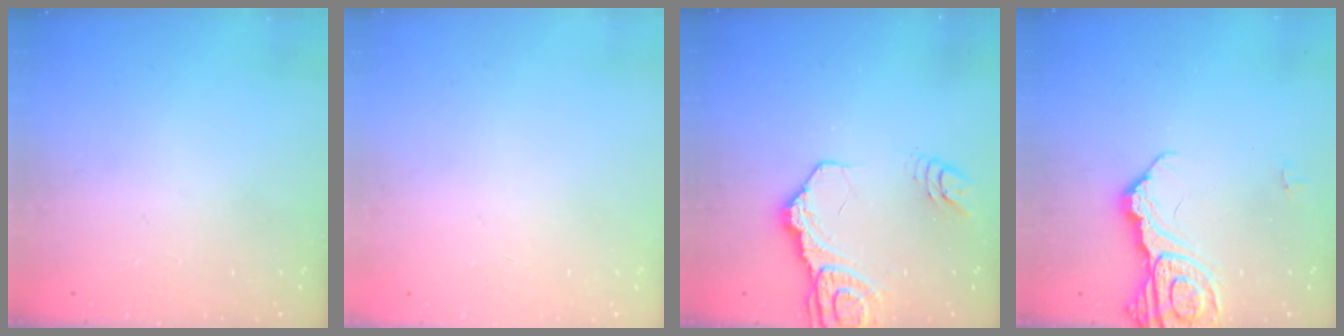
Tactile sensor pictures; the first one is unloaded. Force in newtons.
{"total": 0.0}
{"total": 14.3, "press": 14.2, "slide": 1.7}
{"total": 14.6, "press": 14.5, "slide": 1.6}